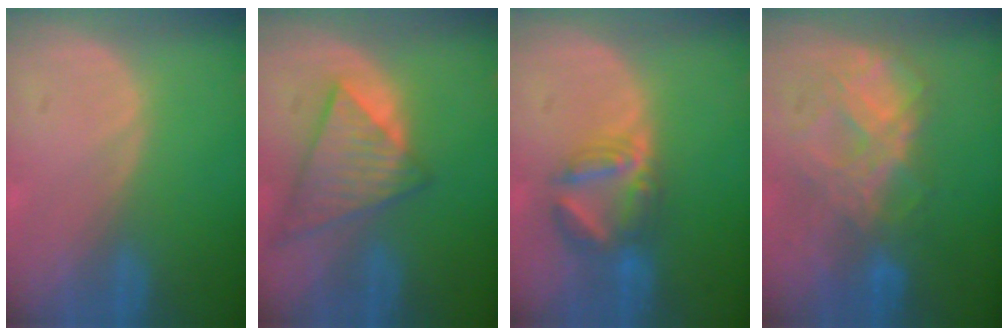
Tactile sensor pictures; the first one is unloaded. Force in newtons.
{"total": 9.0, "press": 7.8, "slide": 4.4}
{"total": 6.2, "press": 6.2, "slide": 0.7}
{"total": 8.3, "press": 7.4, "slide": 3.7}